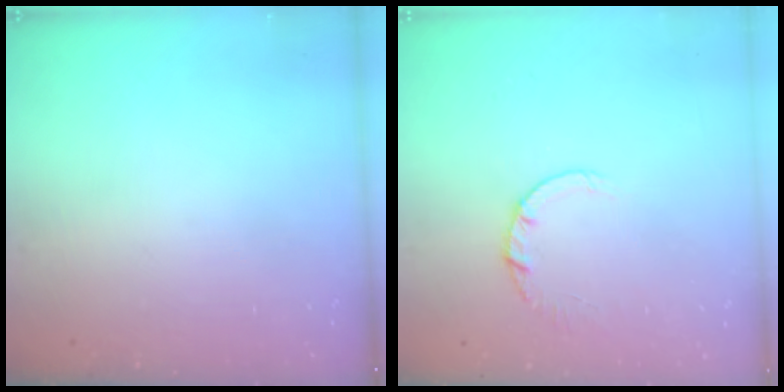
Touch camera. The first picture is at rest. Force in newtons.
{"total": 2.7, "press": 2.7, "slide": 0.4}